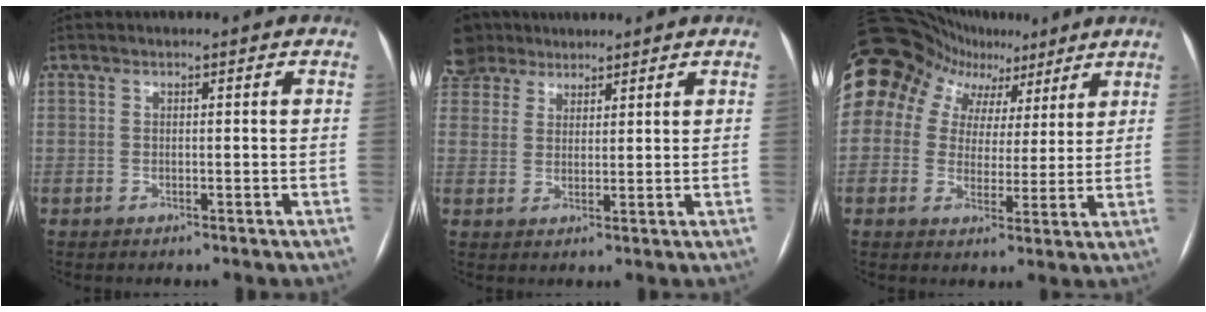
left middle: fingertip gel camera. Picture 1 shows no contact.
{"total": 6.2, "force": [5.3, 3.2, 0.5], "torque": [-0.020, 0.016, 0.109]}
{"total": 15.4, "force": [8.3, 11.8, 5.3], "torque": [-0.131, 0.070, 0.136]}